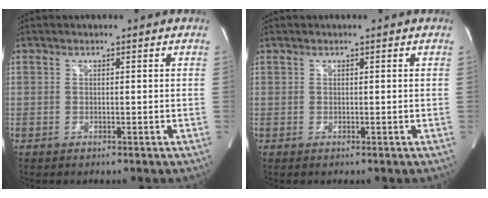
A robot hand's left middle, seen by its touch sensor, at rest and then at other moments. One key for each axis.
{"total": 0.0}